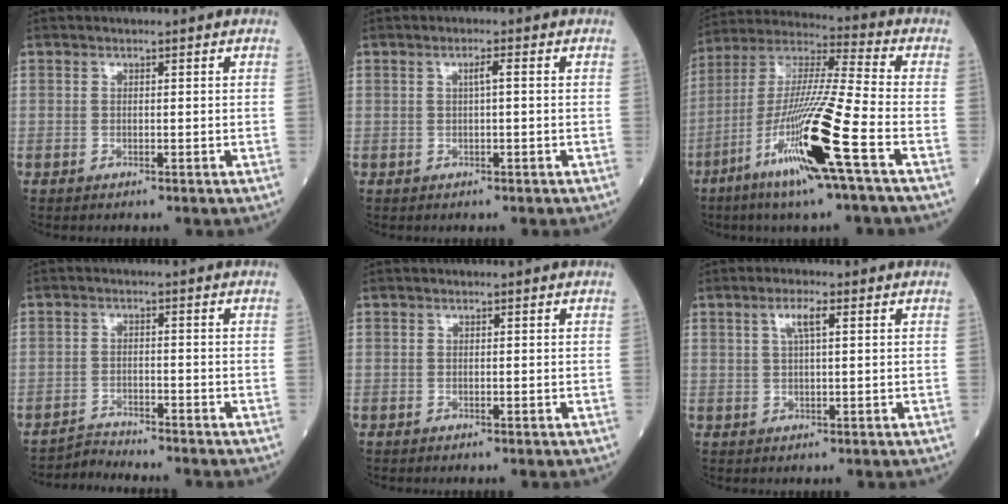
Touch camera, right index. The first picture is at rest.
{"total": 1.4, "force": [0.2, 0.0, 1.4], "torque": [-0.026, 0.004, 0.002]}
{"total": 18.1, "force": [-7.7, -0.6, 16.4], "torque": [-0.344, -0.030, -0.151]}
{"total": 3.2, "force": [-2.9, -0.7, -1.0], "torque": [0.019, -0.014, -0.050]}
{"total": 0.0}
{"total": 3.2, "force": [1.3, 0.4, 2.9], "torque": [-0.059, 0.006, 0.024]}